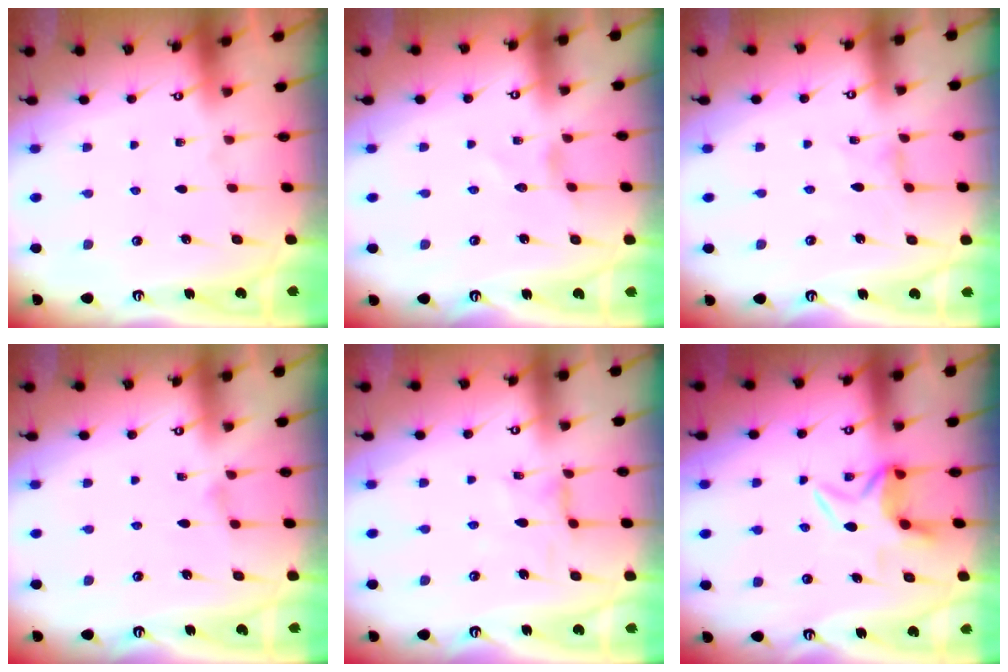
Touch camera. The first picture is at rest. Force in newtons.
{"total": 0.0}
{"total": 0.0}
{"total": 2.1, "press": 2.1, "slide": 0.4}
{"total": 1.6, "press": 1.6, "slide": 0.3}
{"total": 5.3, "press": 5.1, "slide": 1.3}